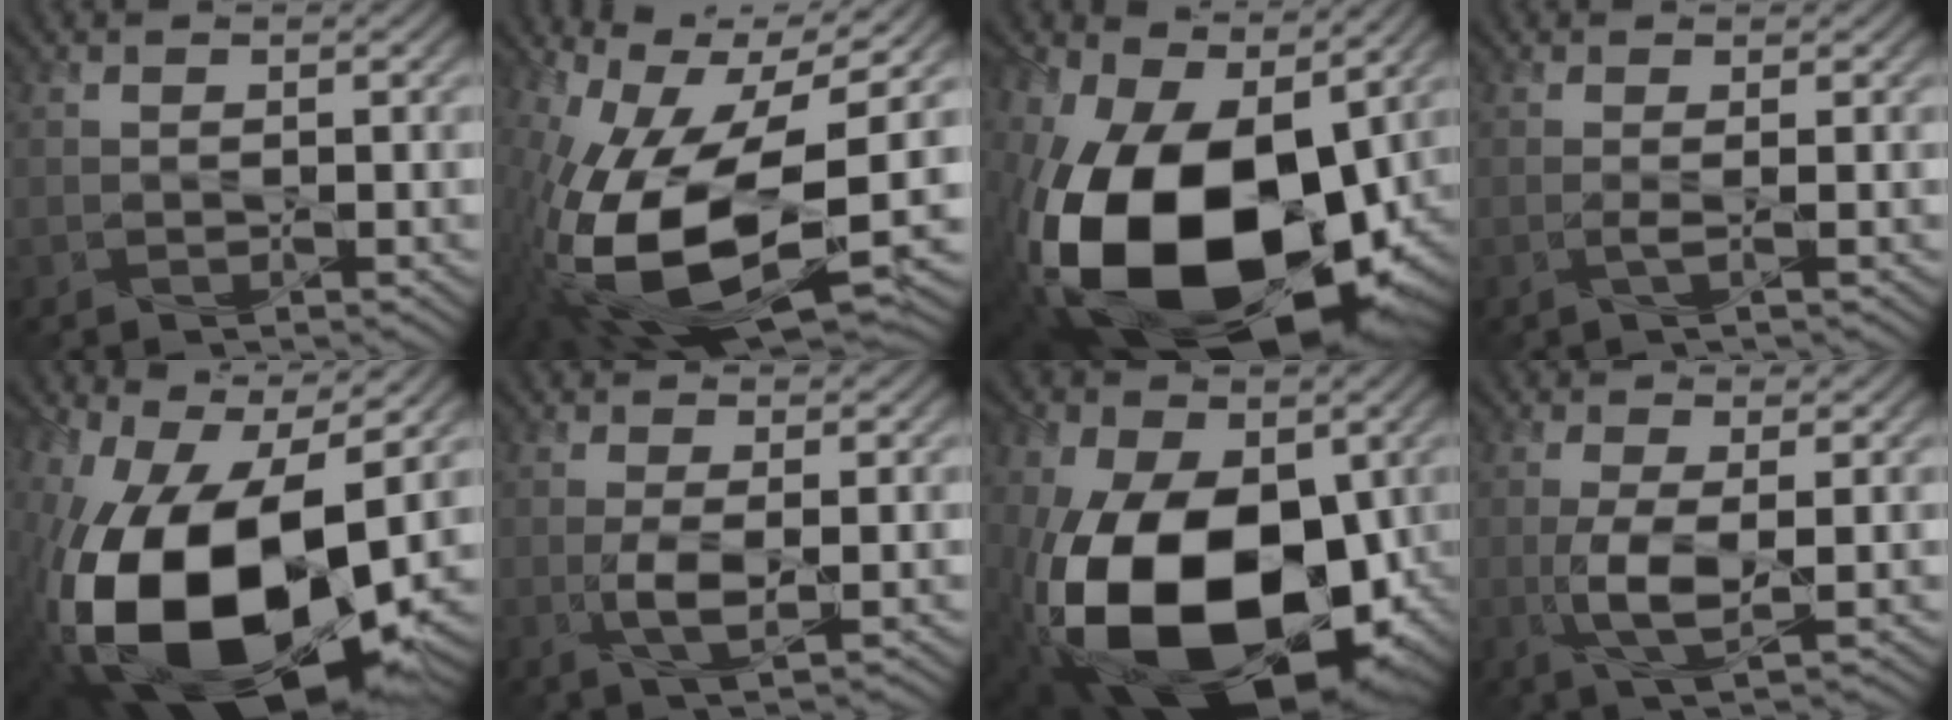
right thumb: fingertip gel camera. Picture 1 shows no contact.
{"total": 19.9, "force": [-4.5, 9.7, 16.8], "torque": [-0.338, -0.040, -0.073]}
{"total": 21.9, "force": [-2.2, 13.9, 16.7], "torque": [-0.357, -0.060, -0.015]}
{"total": 1.2, "force": [-0.2, 0.0, 1.2], "torque": [-0.027, 0.000, -0.009]}
{"total": 20.5, "force": [-3.8, 12.3, 16.0], "torque": [-0.338, -0.052, -0.051]}
{"total": 3.2, "force": [-0.4, 0.8, 3.1], "torque": [-0.071, -0.005, -0.008]}
{"total": 20.8, "force": [-4.1, 13.1, 15.7], "torque": [-0.298, -0.058, -0.058]}
{"total": 4.7, "force": [-0.6, 1.3, 4.5], "torque": [-0.103, -0.006, -0.011]}